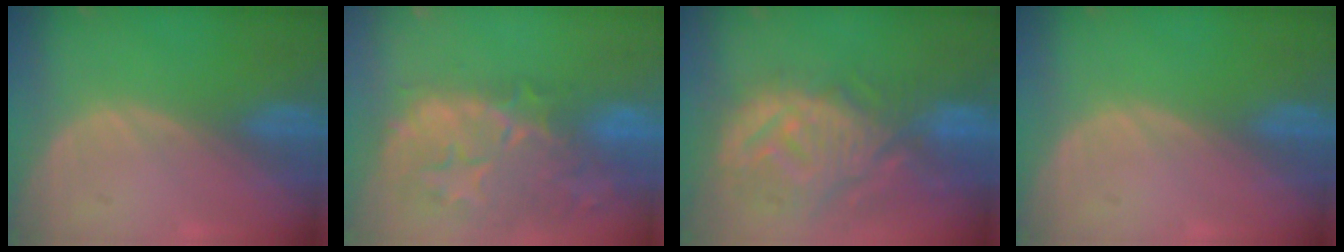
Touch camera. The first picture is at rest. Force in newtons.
{"total": 14.6, "press": 11.8, "slide": 8.6}
{"total": 12.4, "press": 11.1, "slide": 5.6}
{"total": 0.0}